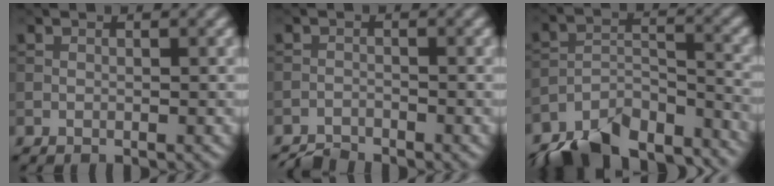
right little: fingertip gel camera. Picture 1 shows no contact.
{"total": 1.9, "force": [-1.9, 0.2, 0.2], "torque": [-0.002, -0.002, -0.042]}
{"total": 11.8, "force": [-10.0, 4.5, 4.5], "torque": [-0.081, -0.009, -0.154]}